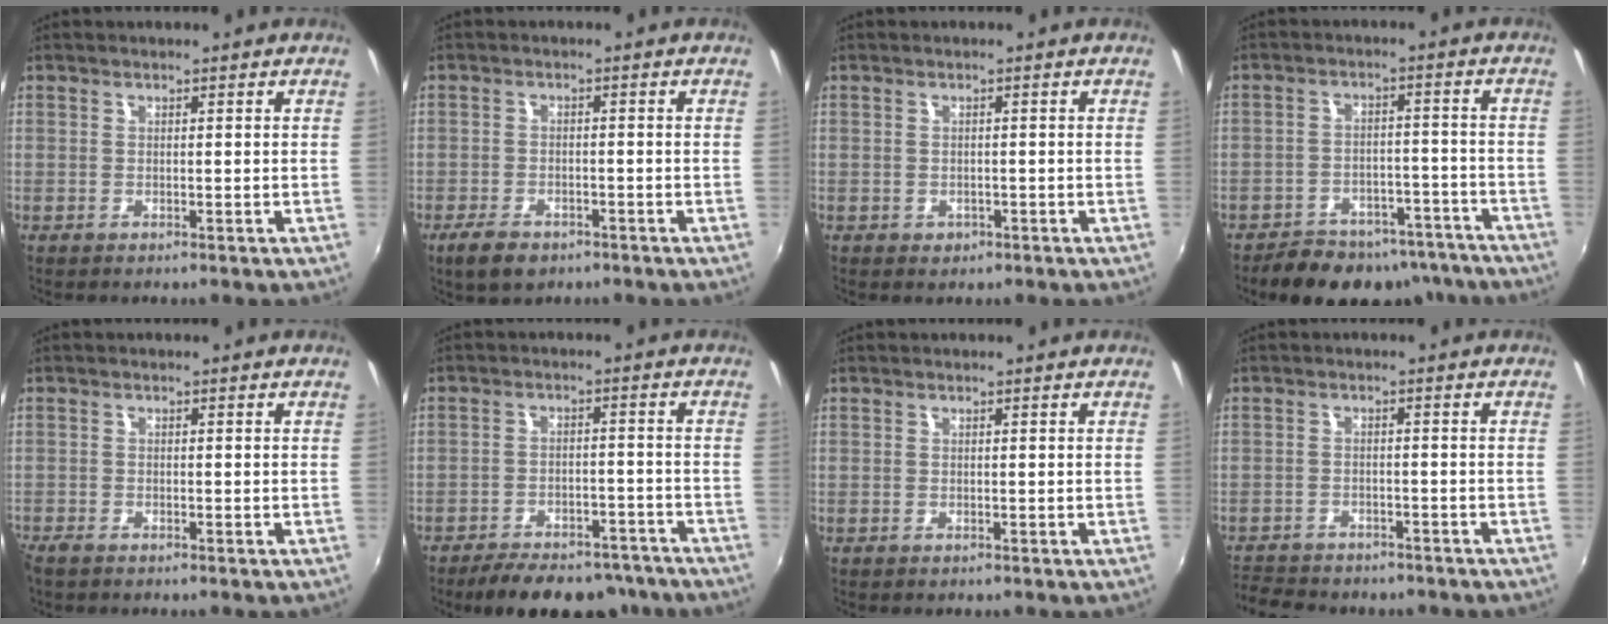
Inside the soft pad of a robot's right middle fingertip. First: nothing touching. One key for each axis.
{"total": 5.7, "fx": -3.9, "fy": 2.8, "fz": 3.0, "tx": -0.081, "ty": -0.013, "tz": -0.066}
{"total": 1.5, "fx": -0.6, "fy": 1.2, "fz": 0.6, "tx": -0.011, "ty": -0.002, "tz": -0.005}
{"total": 17.1, "fx": -14.1, "fy": 7.5, "fz": 6.1, "tx": -0.125, "ty": 0.022, "tz": -0.171}
{"total": 2.2, "fx": -1.9, "fy": 0.7, "fz": 0.8, "tx": -0.020, "ty": -0.011, "tz": -0.039}
{"total": 16.3, "fx": -13.6, "fy": 6.1, "fz": 6.6, "tx": -0.132, "ty": 0.009, "tz": -0.170}
{"total": 0.0}
{"total": 10.4, "fx": -9.0, "fy": 4.0, "fz": 3.5, "tx": -0.099, "ty": -0.013, "tz": -0.138}